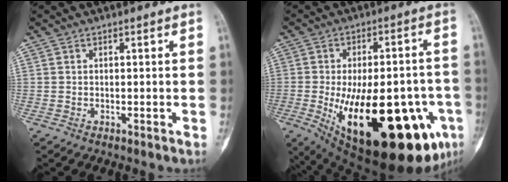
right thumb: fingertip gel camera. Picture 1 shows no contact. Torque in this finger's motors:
{"motor_torque": [0.94, 2.90, 2.69, -0.09, 0.22]}